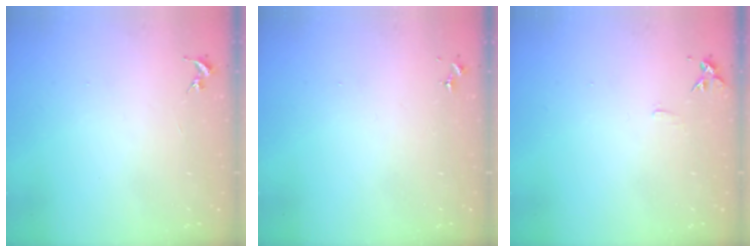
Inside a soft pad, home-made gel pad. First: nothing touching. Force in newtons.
{"total": 0.0}
{"total": 5.5, "press": 5.4, "slide": 0.6}